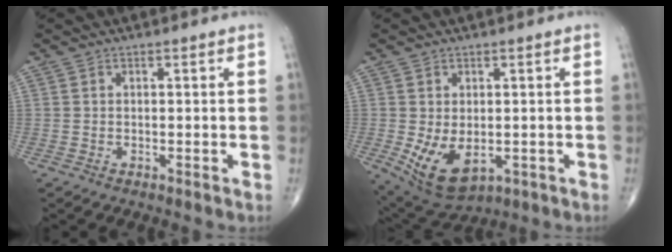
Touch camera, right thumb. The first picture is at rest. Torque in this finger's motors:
{"motor_torque": [-0.21, 0.43, 0.36, 0.01, 0.19]}